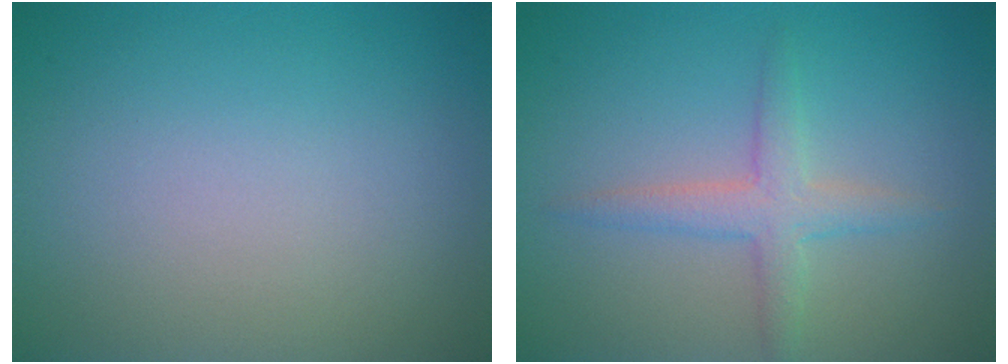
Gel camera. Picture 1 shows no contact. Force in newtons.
{"total": 2.7, "press": 2.7, "slide": 0.1}